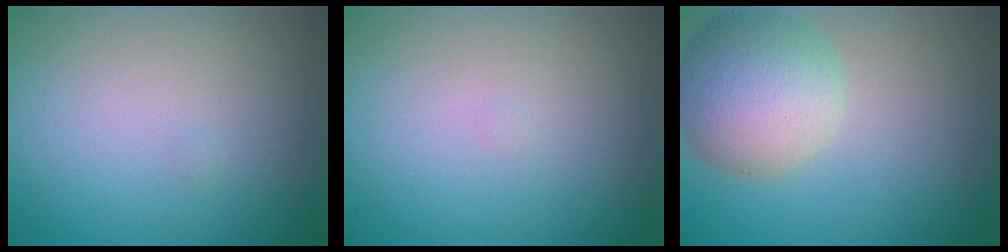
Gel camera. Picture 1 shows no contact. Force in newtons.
{"total": 0.0}
{"total": 7.0, "press": 7.0, "slide": 0.2}